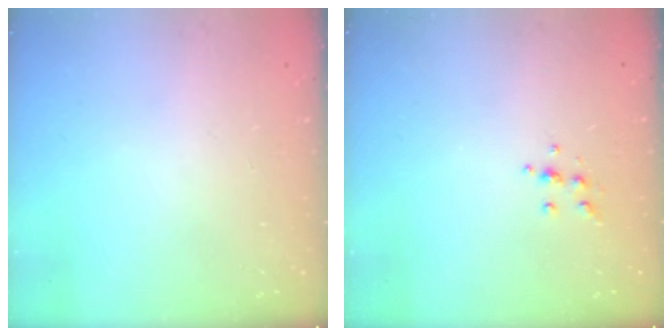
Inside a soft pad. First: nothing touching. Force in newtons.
{"total": 4.8, "press": 4.7, "slide": 0.8}